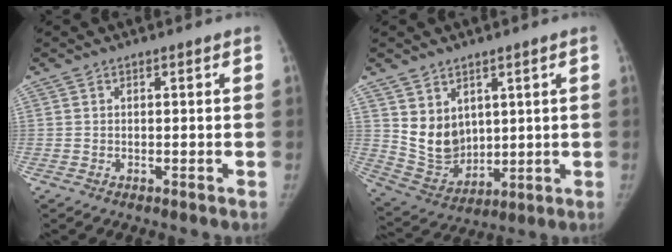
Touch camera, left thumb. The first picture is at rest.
{"total": 9.6, "force": [3.5, 7.5, 4.9], "torque": [-0.056, -0.036, 0.091]}